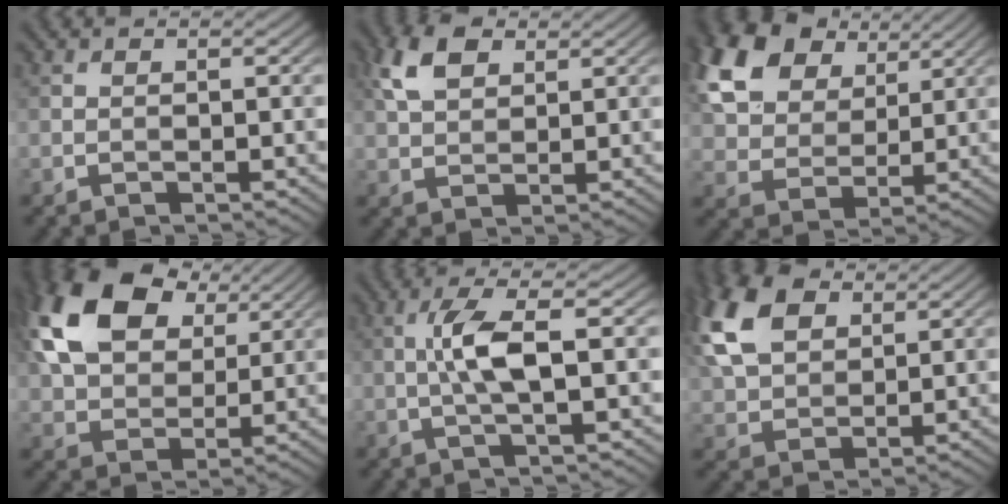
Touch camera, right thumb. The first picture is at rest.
{"total": 5.9, "force": [2.8, 3.5, 3.9], "torque": [-0.091, 0.010, 0.050]}
{"total": 18.0, "force": [9.5, 11.8, 9.6], "torque": [-0.254, 0.042, 0.205]}
{"total": 15.9, "force": [6.6, 10.1, 10.3], "torque": [-0.238, 0.025, 0.125]}
{"total": 5.3, "force": [0.2, 1.0, 5.2], "torque": [-0.109, 0.012, -0.002]}
{"total": 12.3, "force": [4.9, 7.7, 8.2], "torque": [-0.223, 0.030, 0.094]}